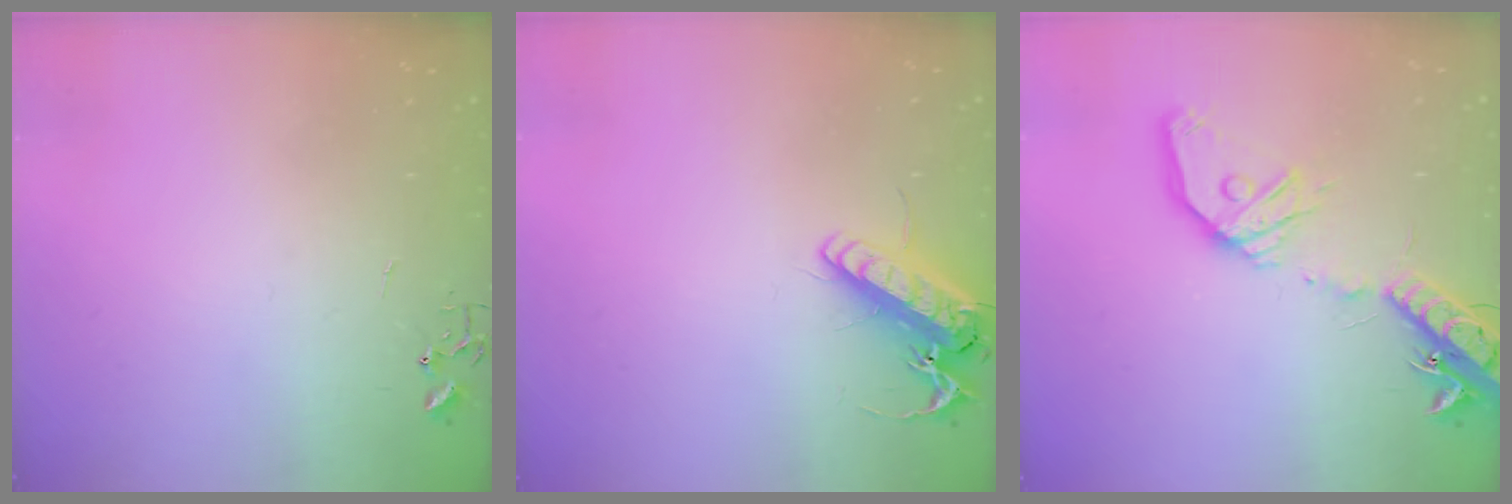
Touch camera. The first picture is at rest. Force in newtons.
{"total": 14.6, "press": 14.4, "slide": 2.6}
{"total": 20.1, "press": 19.7, "slide": 3.9}